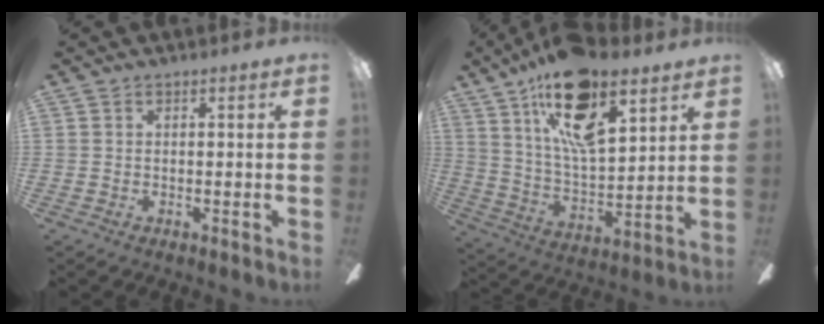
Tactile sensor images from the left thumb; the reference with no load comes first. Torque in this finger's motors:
{"motor_torque": [0.49, 0.79, 1.16, -1.61, 0.22]}